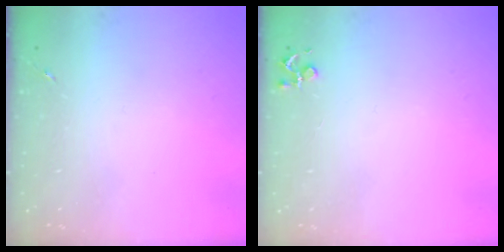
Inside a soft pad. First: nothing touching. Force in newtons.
{"total": 3.9, "press": 3.9, "slide": 0.5}